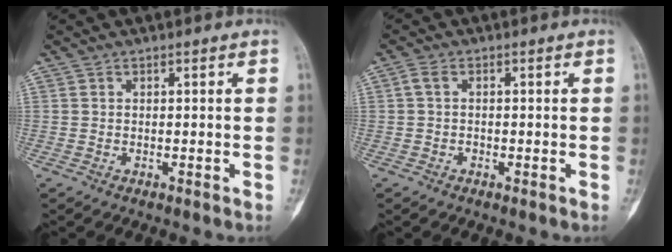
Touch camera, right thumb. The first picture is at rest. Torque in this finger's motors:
{"motor_torque": [-0.03, -0.04, 0.24, 0.10, 0.02]}